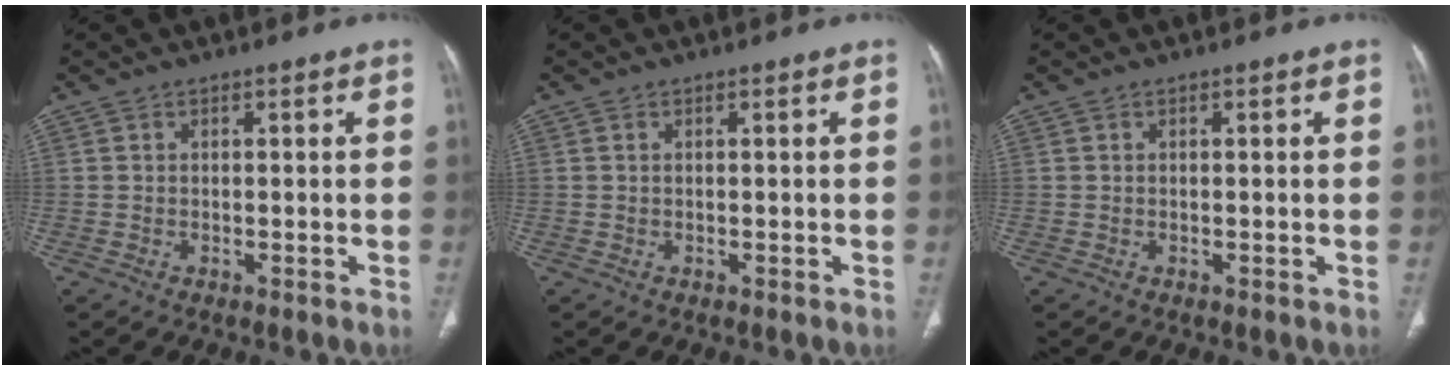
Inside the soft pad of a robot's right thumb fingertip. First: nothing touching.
{"total": 0.0}
{"total": 0.0}